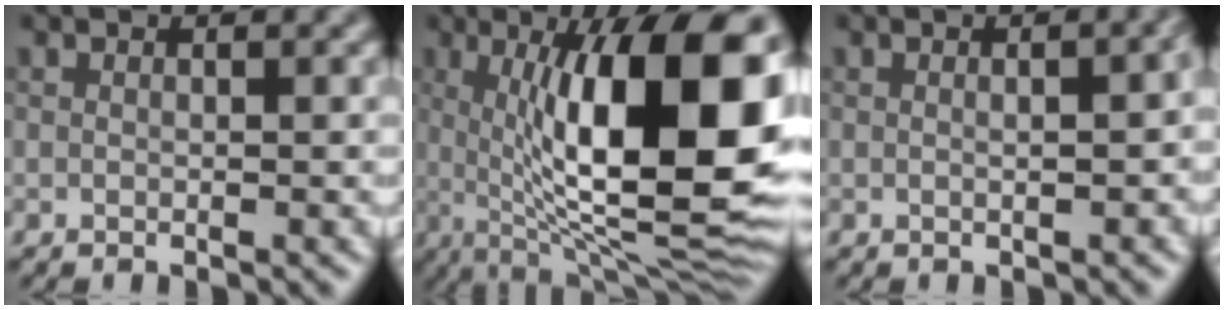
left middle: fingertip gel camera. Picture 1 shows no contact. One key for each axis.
{"total": 16.4, "fx": 2.8, "fy": 4.8, "fz": 15.4, "tx": -0.204, "ty": 0.007, "tz": 0.042}
{"total": 2.9, "fx": 0.1, "fy": 0.9, "fz": 2.7, "tx": -0.027, "ty": 0.007, "tz": 0.006}